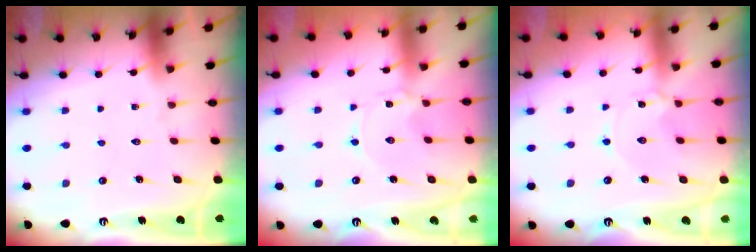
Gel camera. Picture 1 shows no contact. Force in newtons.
{"total": 0.0}
{"total": 1.9, "press": 1.9, "slide": 0.4}